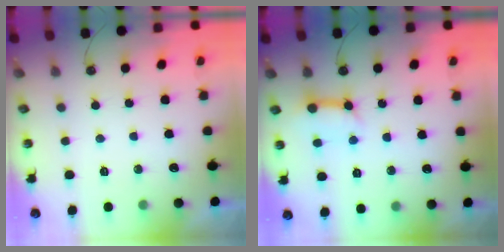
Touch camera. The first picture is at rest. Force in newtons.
{"total": 9.7, "press": 9.6, "slide": 1.0}